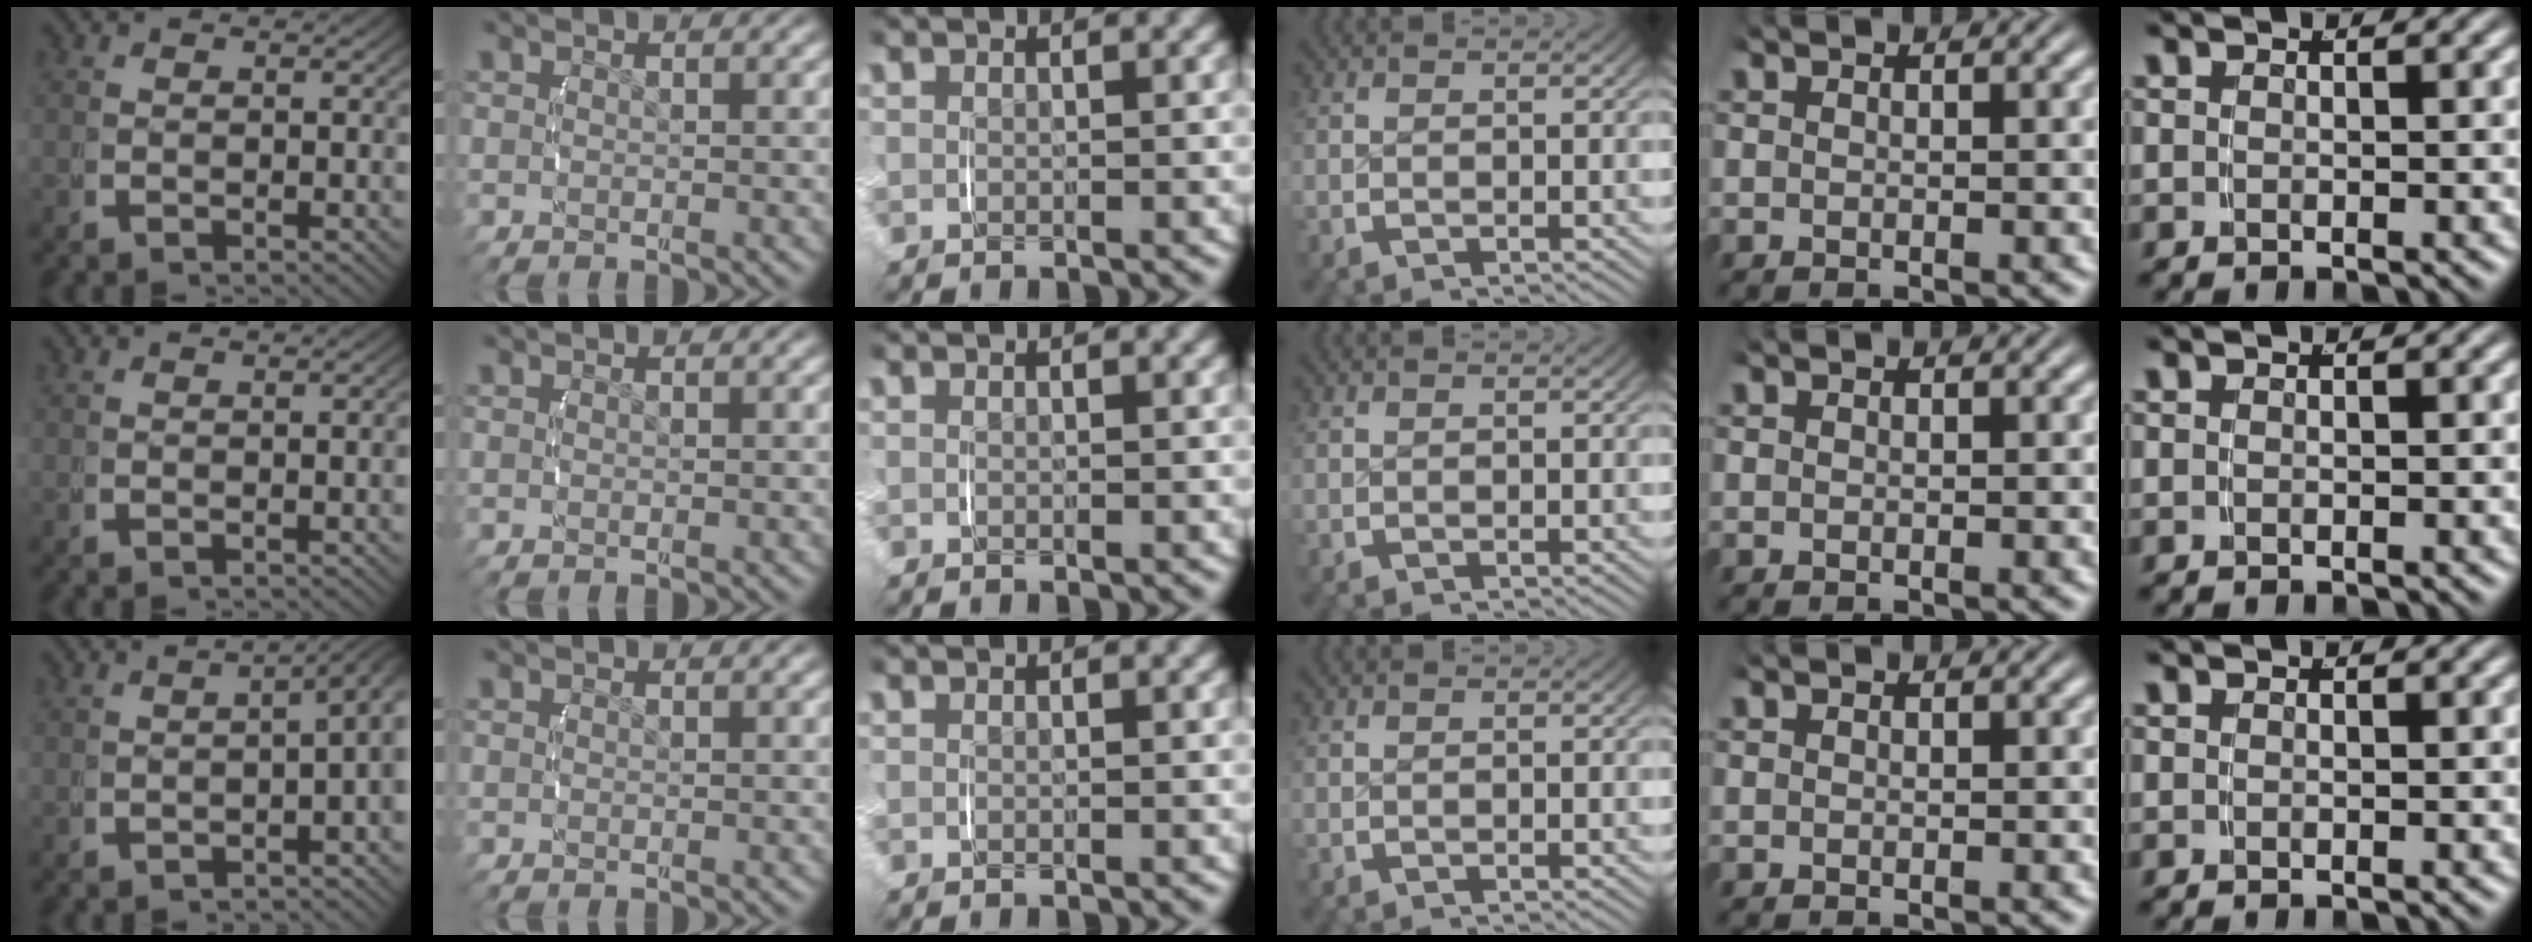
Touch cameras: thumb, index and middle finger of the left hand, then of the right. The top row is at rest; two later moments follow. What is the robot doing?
{"motion": "lift_and_place", "object": "string"}